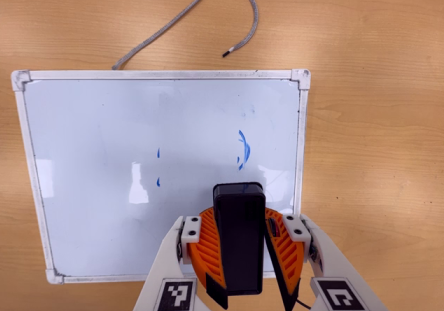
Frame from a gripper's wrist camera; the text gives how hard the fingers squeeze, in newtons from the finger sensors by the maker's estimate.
{"total": 11.4, "left": 11.1, "right": 11.7}